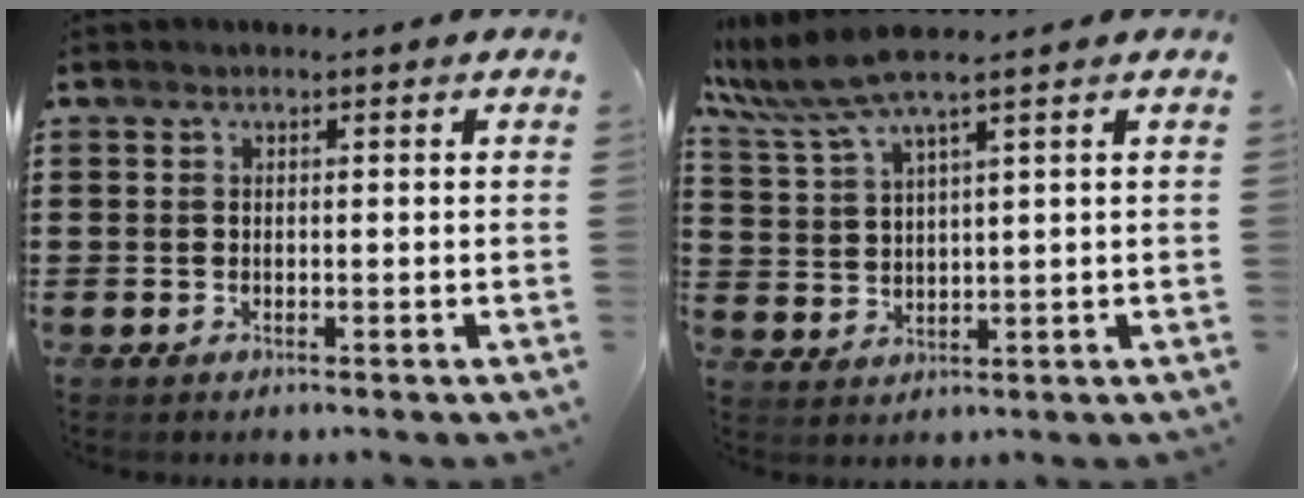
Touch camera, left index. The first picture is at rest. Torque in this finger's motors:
{"motor_torque": [1.68, -0.45, 0.35, 0.21]}